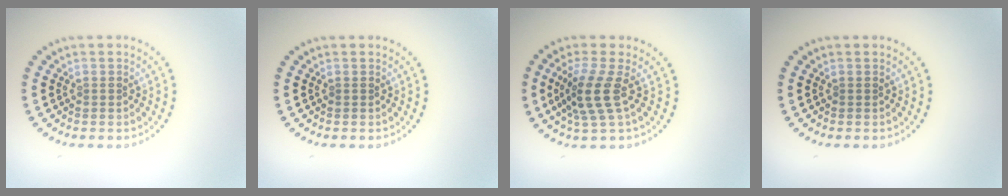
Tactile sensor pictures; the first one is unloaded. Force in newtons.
{"total": 0.0}
{"total": 3.5, "press": 2.7, "slide": 2.2}
{"total": 0.0}